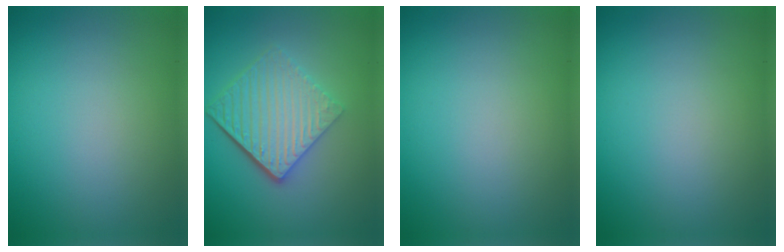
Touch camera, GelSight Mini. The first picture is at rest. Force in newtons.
{"total": 6.2, "press": 4.2, "slide": 4.5}
{"total": 0.0}
{"total": 0.0}